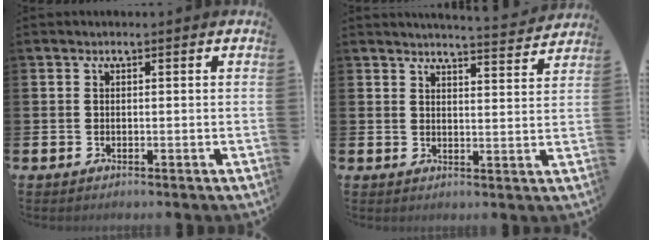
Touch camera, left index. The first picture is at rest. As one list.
[{"total": 4.4, "force": [4.3, -0.5, 0.4], "torque": [-0.009, -0.033, 0.074]}]